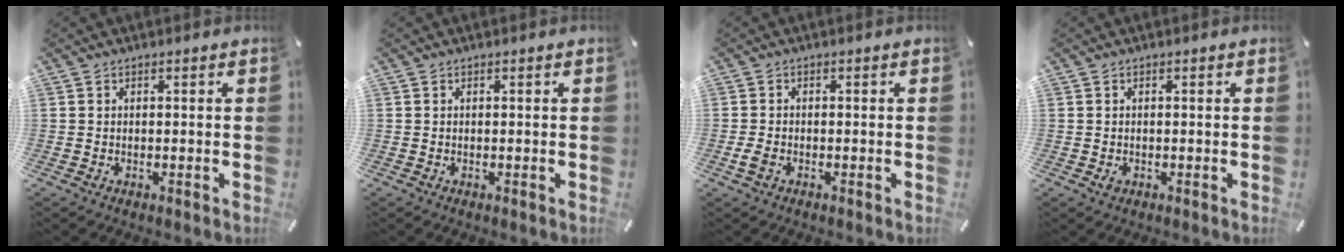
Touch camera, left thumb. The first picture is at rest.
{"total": 0.0}
{"total": 2.2, "force": [-0.9, 1.3, 1.6], "torque": [-0.041, -0.002, -0.018]}
{"total": 0.9, "force": [-0.3, 0.7, 0.5], "torque": [-0.010, 0.000, -0.006]}